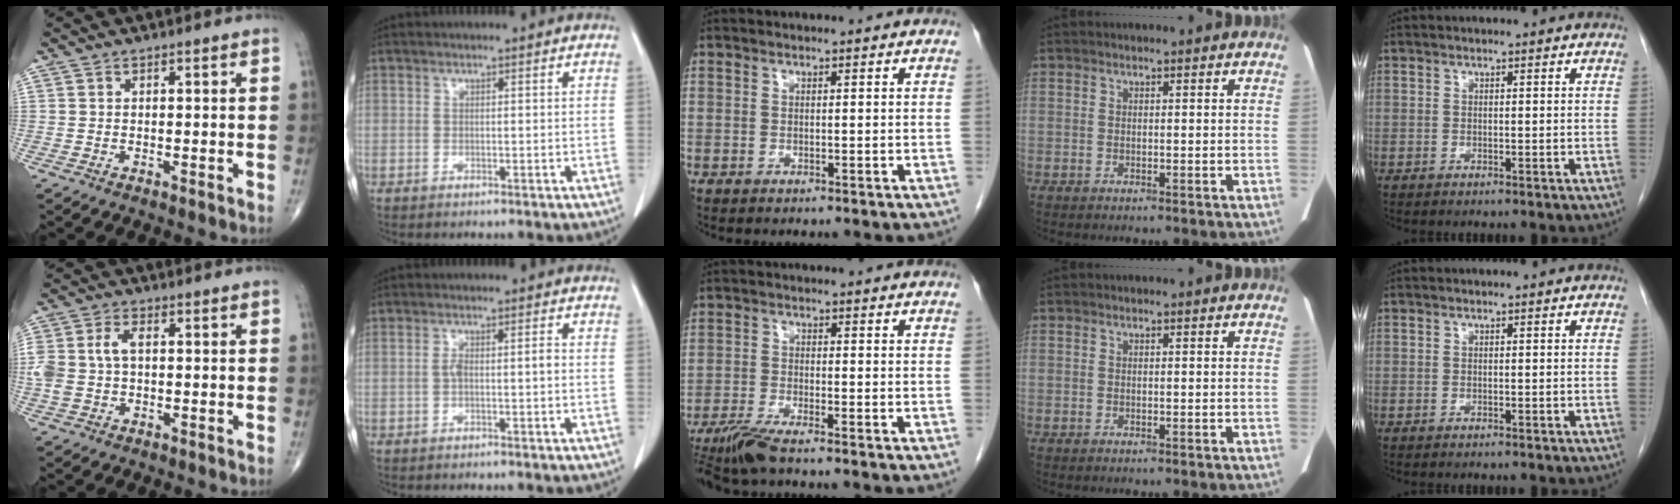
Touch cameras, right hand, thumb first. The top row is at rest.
{"thumb": {"total": 6.5, "force": [0.4, 4.0, 5.1], "torque": [-0.128, 0.018, 0.009]}, "index": {"total": 2.4, "force": [-0.4, 0.5, 2.3], "torque": [-0.041, 0.003, -0.007]}, "middle": {"total": 5.2, "force": [-4.2, -0.2, 3.0], "torque": [-0.060, -0.017, -0.082]}}